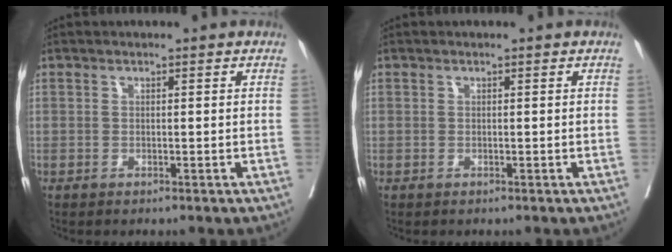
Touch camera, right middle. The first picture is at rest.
{"total": 0.0}